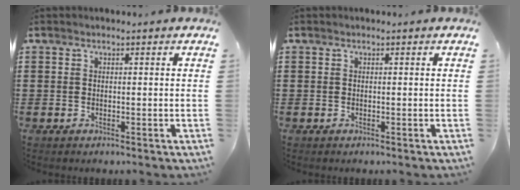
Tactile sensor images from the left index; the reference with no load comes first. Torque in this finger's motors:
{"motor_torque": [-0.02, -0.02, 0.00, 0.01]}